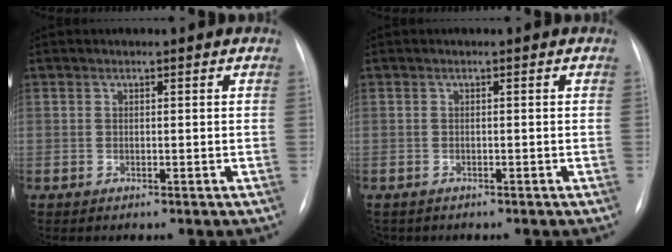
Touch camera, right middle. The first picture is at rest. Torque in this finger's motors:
{"motor_torque": [-0.36, -0.27, 0.00, -0.01]}